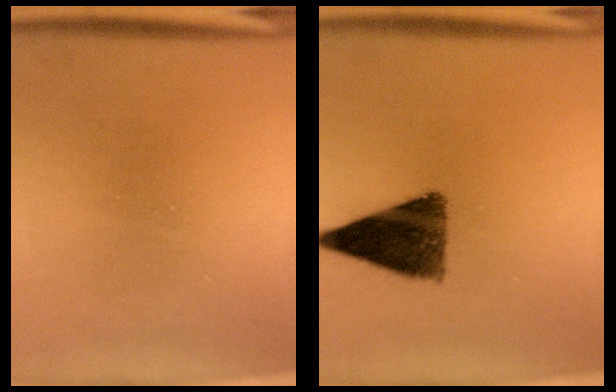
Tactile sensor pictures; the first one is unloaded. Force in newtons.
{"total": 11.1}